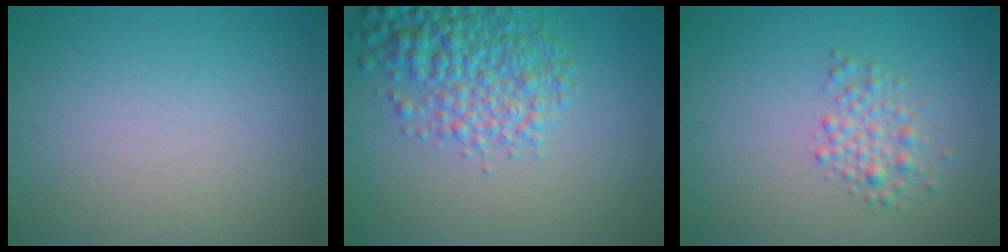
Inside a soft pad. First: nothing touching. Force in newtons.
{"total": 5.3, "press": 5.3, "slide": 0.1}
{"total": 2.2, "press": 2.2, "slide": 0.1}